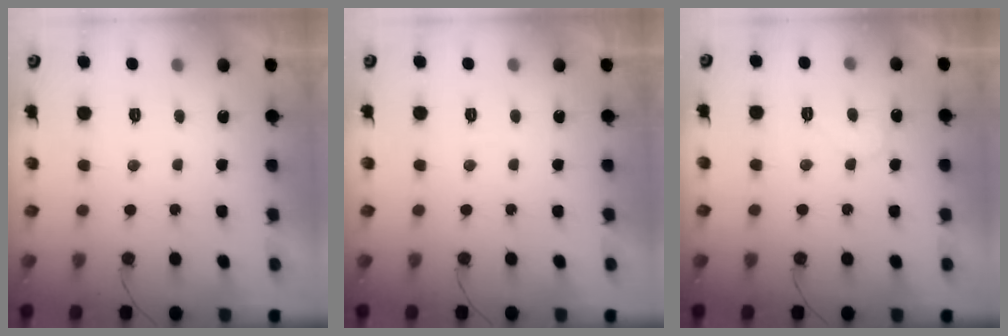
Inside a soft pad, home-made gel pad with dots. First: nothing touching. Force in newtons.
{"total": 1.8, "press": 1.8, "slide": 0.1}
{"total": 7.2, "press": 7.2, "slide": 0.6}